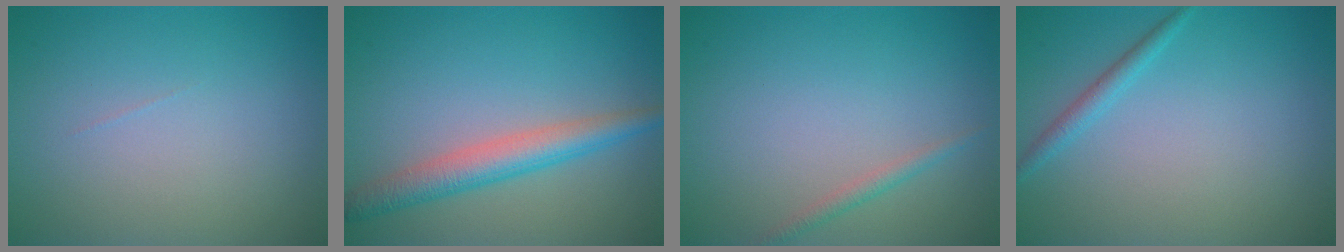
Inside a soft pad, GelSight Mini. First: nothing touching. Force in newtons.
{"total": 3.9, "press": 3.9, "slide": 0.1}
{"total": 1.1, "press": 1.1, "slide": 0.0}
{"total": 1.4, "press": 1.4, "slide": 0.1}